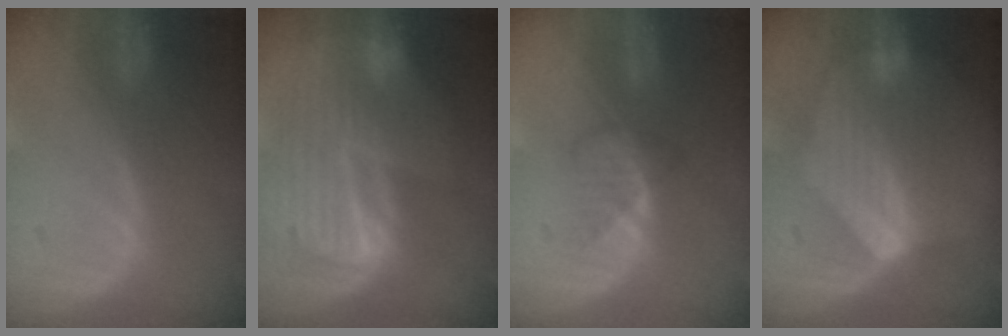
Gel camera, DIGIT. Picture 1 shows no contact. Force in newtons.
{"total": 9.9, "press": 8.6, "slide": 5.0}
{"total": 2.5, "press": 2.5, "slide": 0.4}
{"total": 6.9, "press": 6.9, "slide": 0.2}